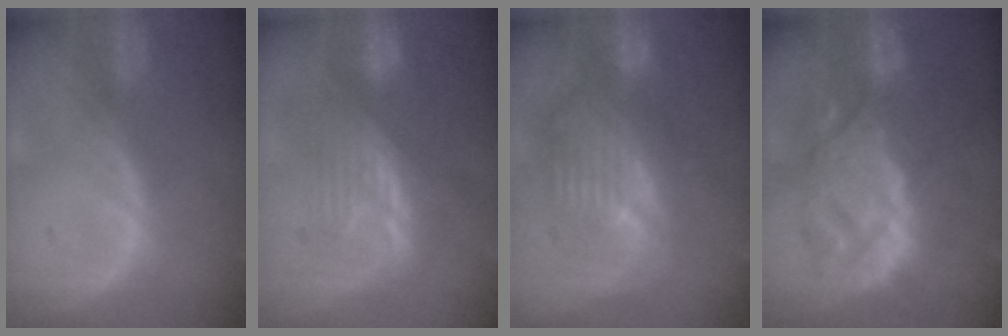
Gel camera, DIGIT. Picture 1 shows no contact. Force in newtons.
{"total": 8.2, "press": 8.0, "slide": 1.6}
{"total": 10.7, "press": 9.5, "slide": 5.0}
{"total": 11.5, "press": 11.5, "slide": 1.0}